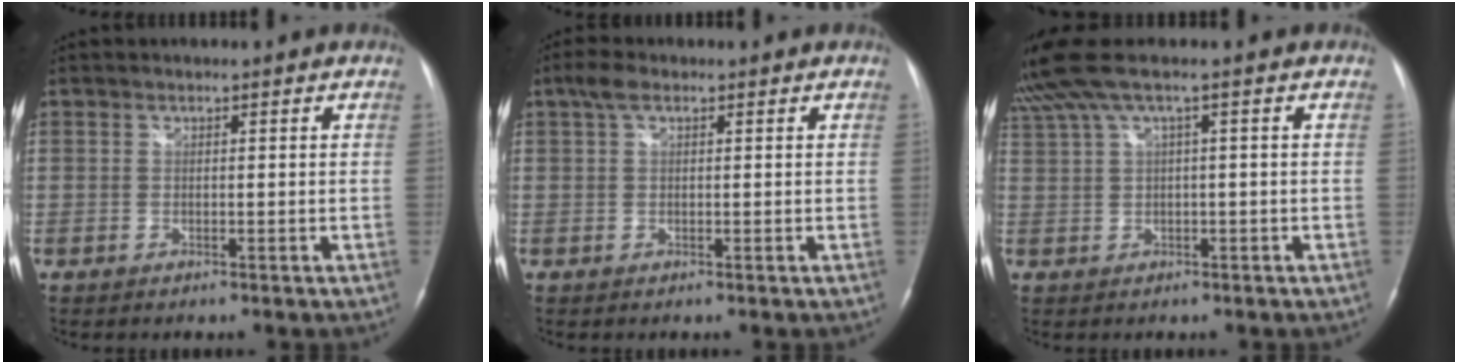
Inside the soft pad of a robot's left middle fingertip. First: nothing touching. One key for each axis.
{"total": 2.5, "fx": 1.3, "fy": 1.0, "fz": 1.9, "tx": -0.044, "ty": 0.022, "tz": 0.027}
{"total": 7.1, "fx": 3.7, "fy": -0.1, "fz": 6.0, "tx": -0.129, "ty": 0.049, "tz": 0.075}